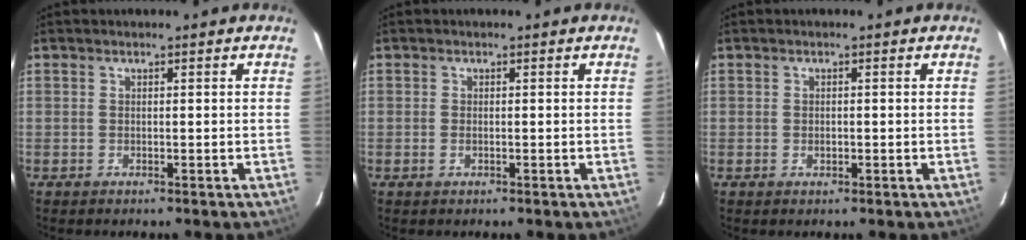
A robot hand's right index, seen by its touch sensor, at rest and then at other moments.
{"total": 0.9, "force": [-0.3, 0.6, 0.7], "torque": [-0.015, 0.000, -0.005]}
{"total": 0.9, "force": [-0.2, 0.8, 0.5], "torque": [-0.006, 0.002, -0.002]}